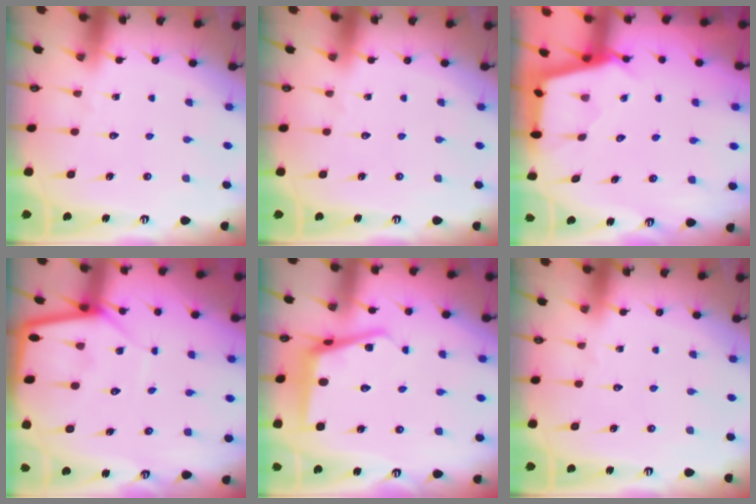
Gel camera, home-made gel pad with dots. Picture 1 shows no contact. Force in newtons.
{"total": 0.0}
{"total": 3.2, "press": 3.2, "slide": 0.3}
{"total": 6.5, "press": 6.4, "slide": 0.6}
{"total": 10.0, "press": 10.0, "slide": 1.1}
{"total": 0.0}